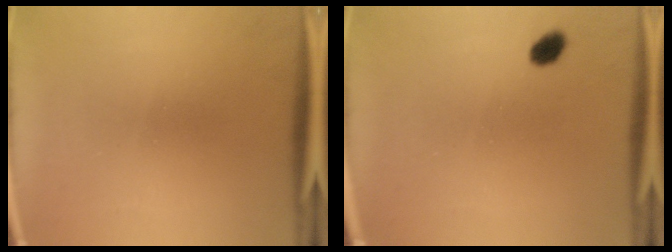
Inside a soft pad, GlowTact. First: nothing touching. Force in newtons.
{"total": 2.4}